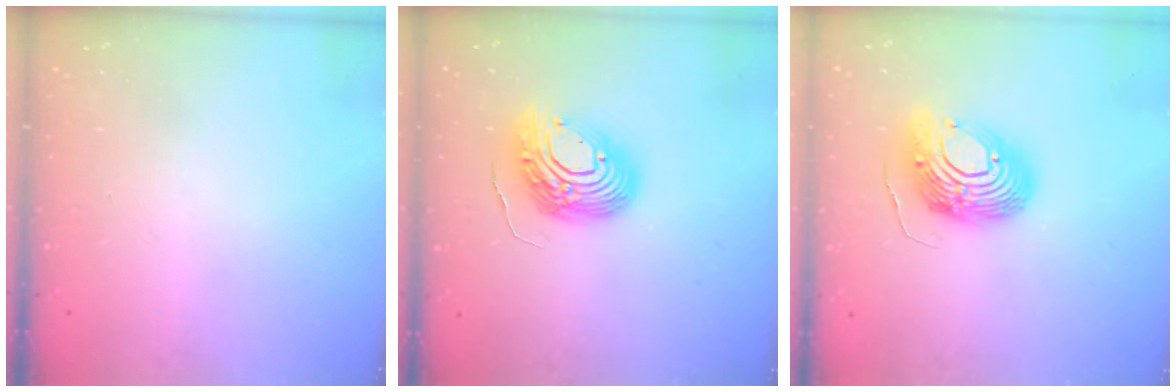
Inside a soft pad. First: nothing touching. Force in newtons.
{"total": 12.2, "press": 12.0, "slide": 2.4}
{"total": 13.7, "press": 13.7, "slide": 1.2}